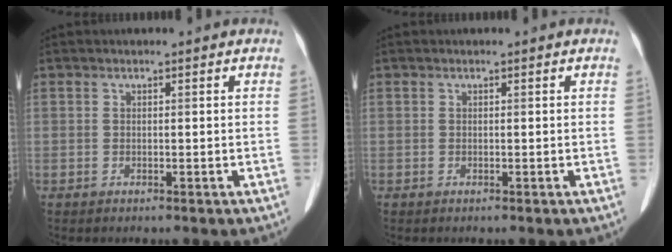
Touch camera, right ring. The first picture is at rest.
{"total": 0.0}